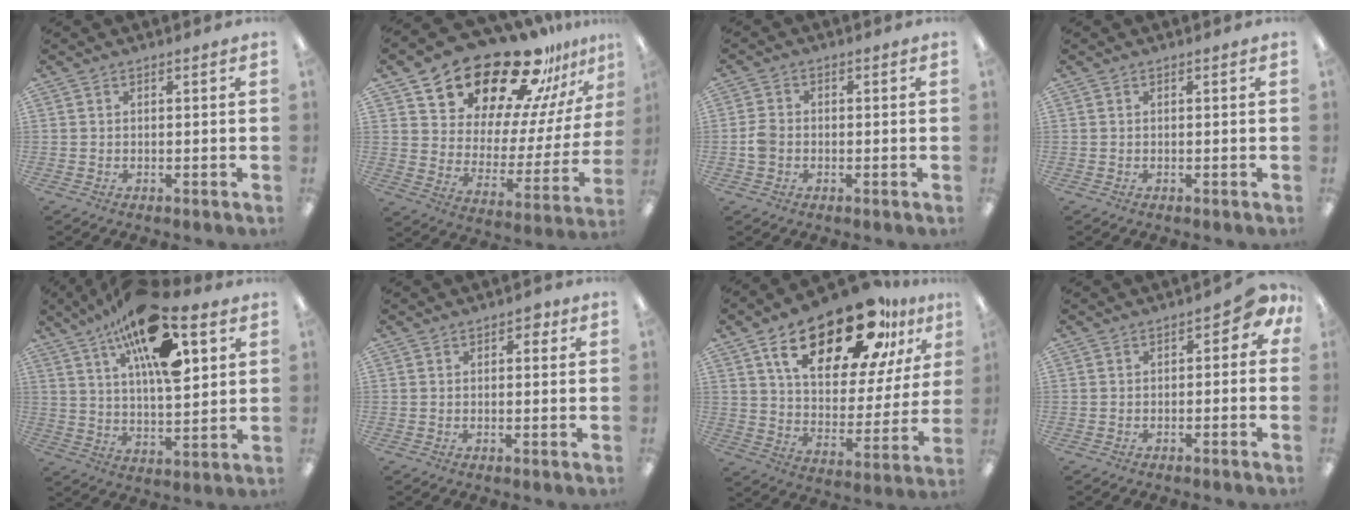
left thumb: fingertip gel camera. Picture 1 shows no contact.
{"total": 23.9, "force": [19.6, 10.2, 9.0], "torque": [-0.137, -0.148, 0.344]}
{"total": 4.1, "force": [-0.9, 3.4, 2.1], "torque": [-0.026, 0.008, -0.017]}
{"total": 0.0}
{"total": 20.6, "force": [11.1, 8.2, 15.3], "torque": [-0.250, -0.043, 0.184]}
{"total": 2.3, "force": [1.0, 1.5, 1.3], "torque": [-0.011, 0.000, 0.014]}
{"total": 24.8, "force": [15.9, 10.7, 15.7], "torque": [-0.246, -0.080, 0.266]}
{"total": 3.3, "force": [0.1, 2.3, 2.4], "torque": [-0.031, -0.001, -0.002]}